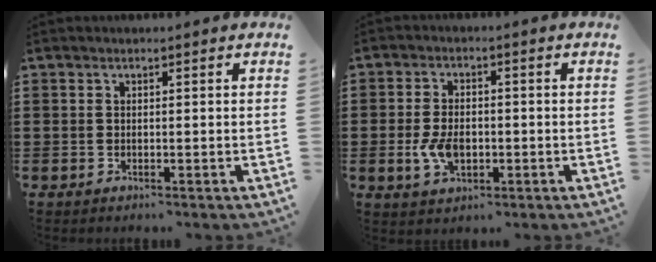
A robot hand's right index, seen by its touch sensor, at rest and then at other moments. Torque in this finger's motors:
{"motor_torque": [1.17, 0.97, 0.33, 0.08]}